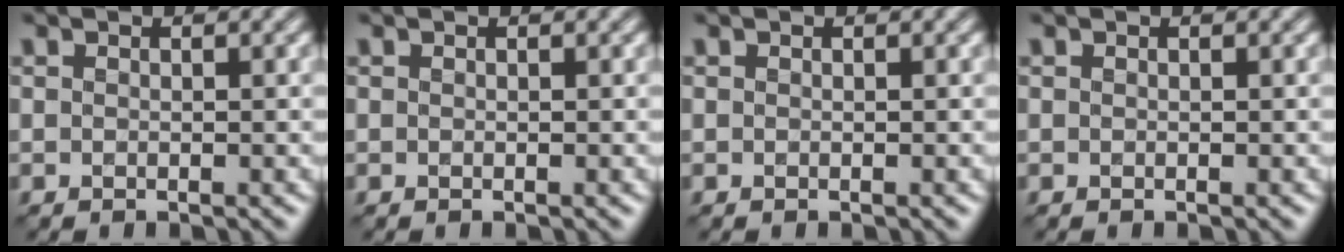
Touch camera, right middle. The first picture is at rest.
{"total": 0.0}
{"total": 0.0}
{"total": 0.0}